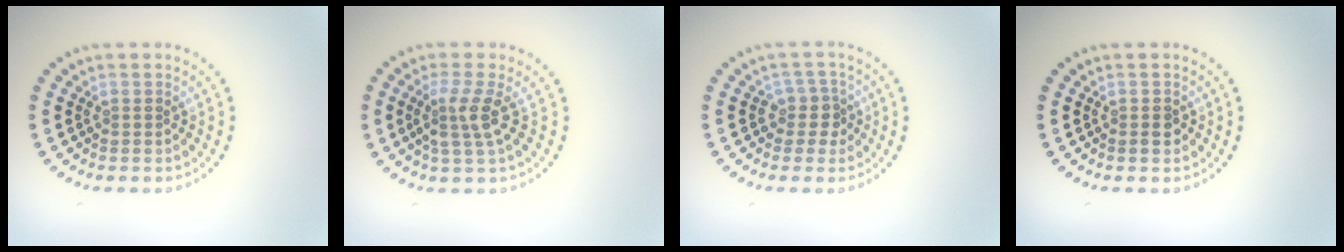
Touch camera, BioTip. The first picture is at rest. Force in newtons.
{"total": 2.7, "press": 2.1, "slide": 1.8}
{"total": 2.1, "press": 1.7, "slide": 1.3}
{"total": 1.2, "press": 1.1, "slide": 0.4}